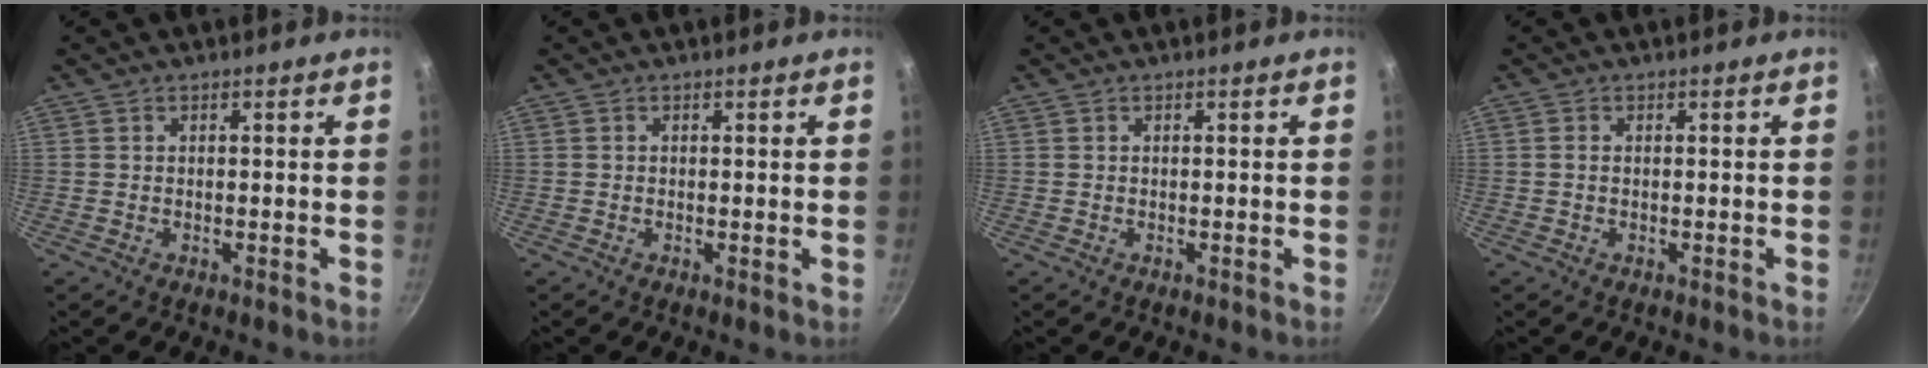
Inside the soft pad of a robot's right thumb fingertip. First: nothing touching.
{"total": 0.0}
{"total": 0.0}
{"total": 0.7, "force": [0.0, 0.5, 0.5], "torque": [-0.010, 0.002, -0.002]}